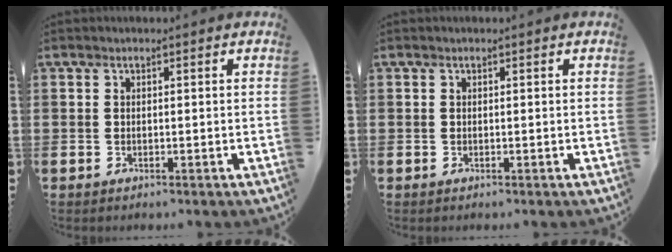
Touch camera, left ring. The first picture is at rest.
{"total": 0.0}